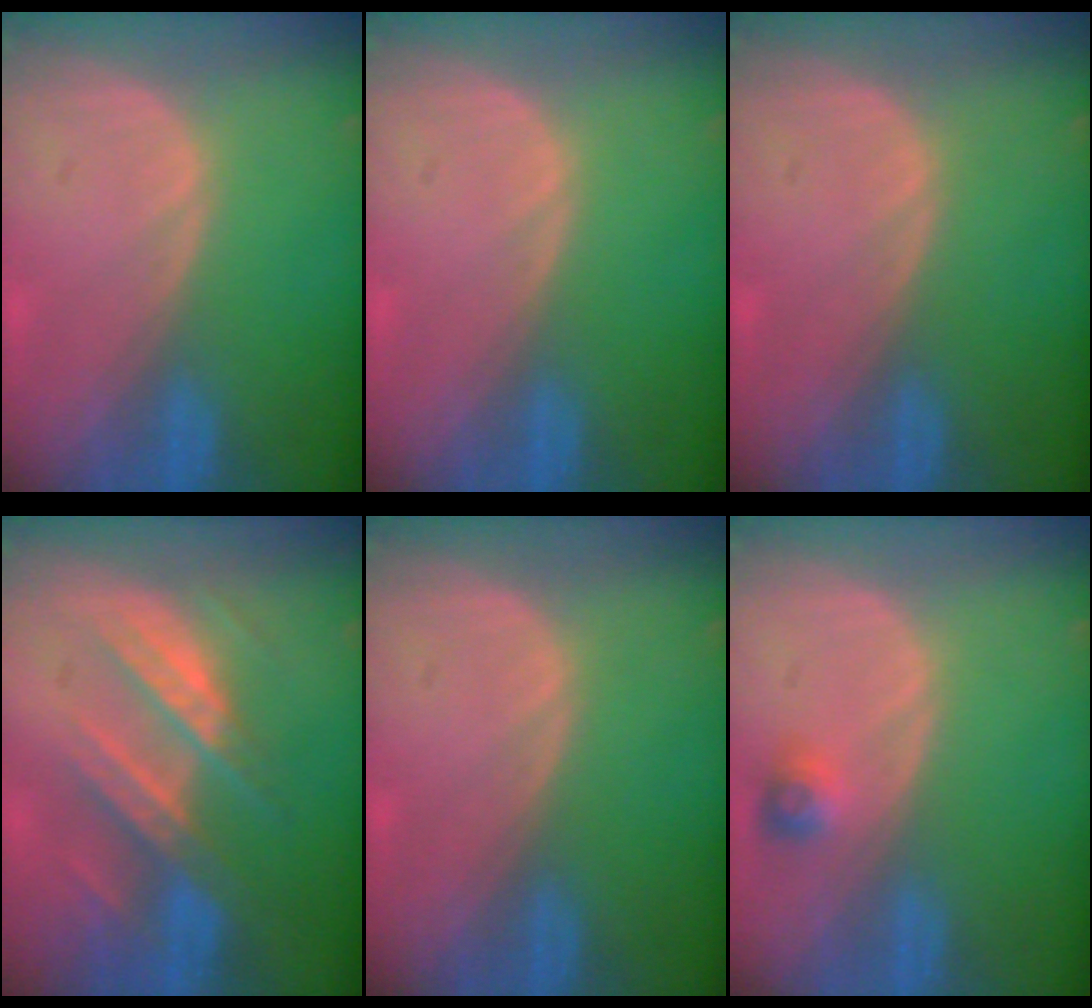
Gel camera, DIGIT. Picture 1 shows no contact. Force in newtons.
{"total": 0.0}
{"total": 0.0}
{"total": 8.9, "press": 7.8, "slide": 4.2}
{"total": 0.0}
{"total": 2.5, "press": 2.3, "slide": 1.0}